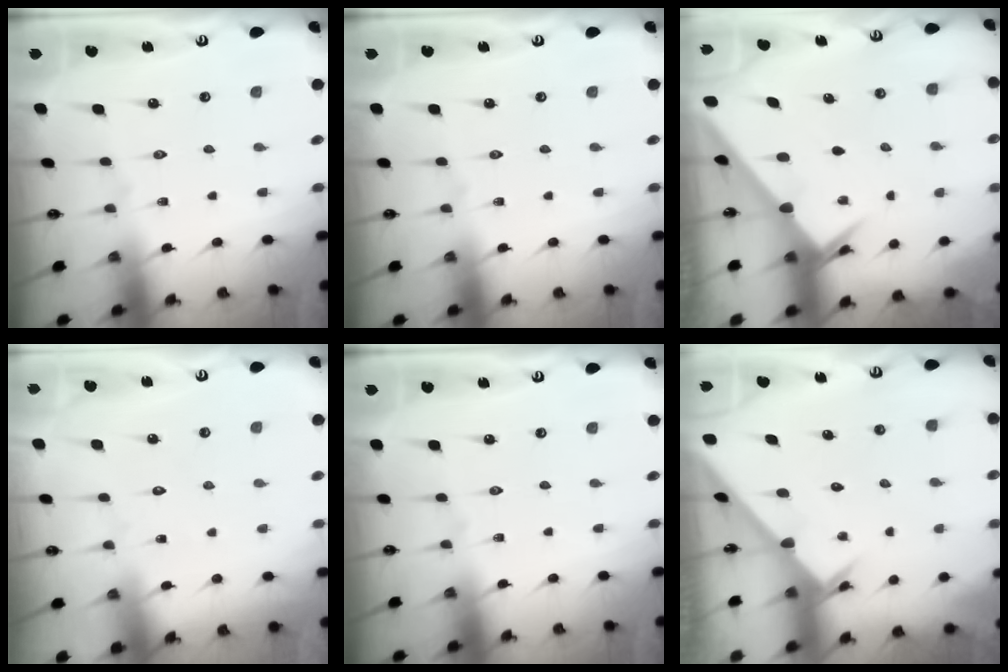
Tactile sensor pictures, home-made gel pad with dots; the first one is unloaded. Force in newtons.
{"total": 0.0}
{"total": 2.6, "press": 2.6, "slide": 0.3}
{"total": 3.1, "press": 3.1, "slide": 0.3}
{"total": 0.0}
{"total": 3.8, "press": 3.8, "slide": 0.3}